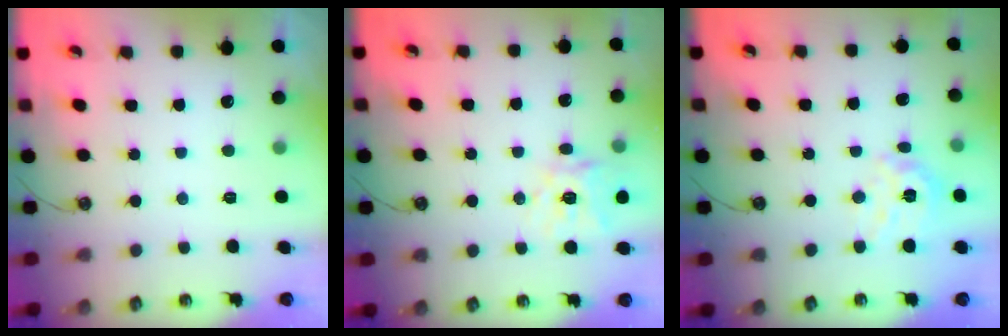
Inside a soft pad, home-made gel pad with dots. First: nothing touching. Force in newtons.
{"total": 14.7, "press": 14.6, "slide": 1.7}
{"total": 12.8, "press": 12.8, "slide": 1.1}